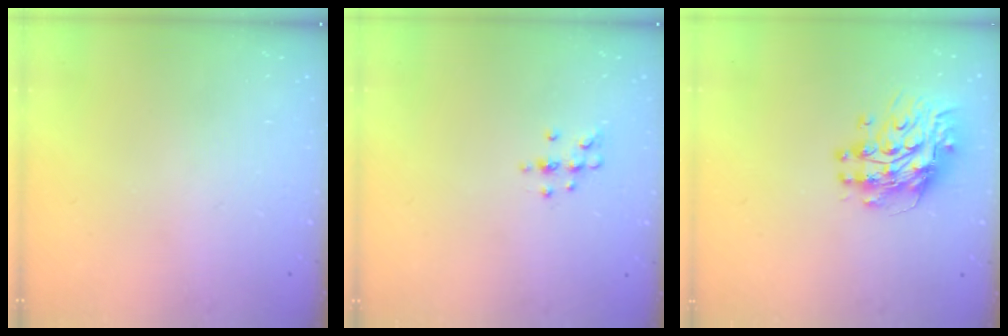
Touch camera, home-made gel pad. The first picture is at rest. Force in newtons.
{"total": 6.5, "press": 6.4, "slide": 1.2}
{"total": 10.7, "press": 10.7, "slide": 0.9}